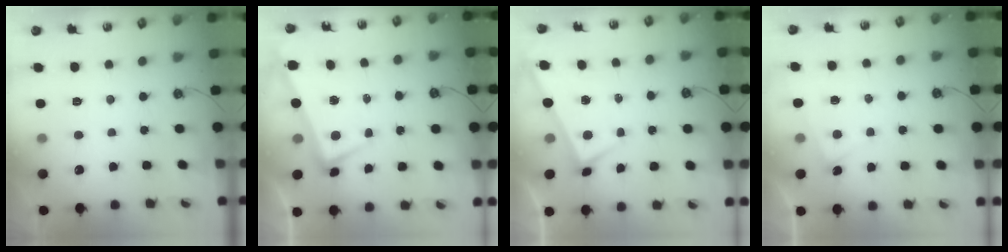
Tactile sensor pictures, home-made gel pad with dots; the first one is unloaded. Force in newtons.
{"total": 1.4, "press": 1.1, "slide": 0.8}
{"total": 3.0, "press": 3.0, "slide": 0.2}
{"total": 5.5, "press": 5.5, "slide": 0.2}